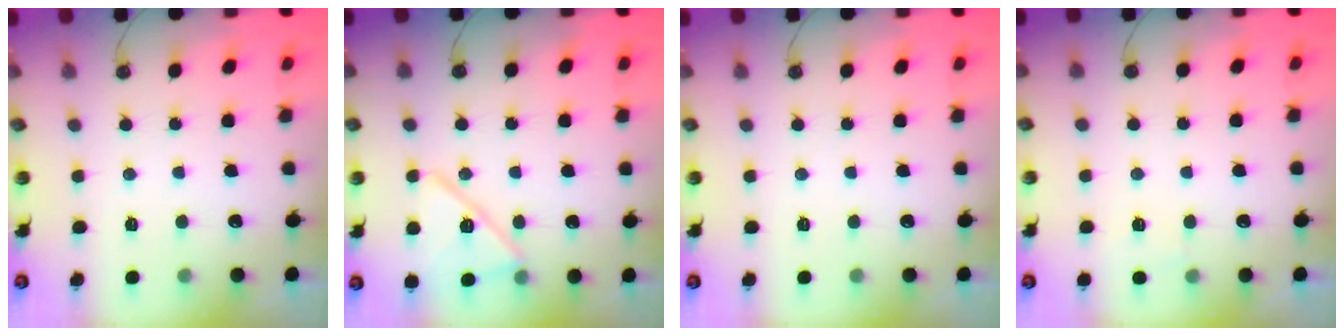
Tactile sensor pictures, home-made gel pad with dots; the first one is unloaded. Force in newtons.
{"total": 13.1, "press": 13.1, "slide": 0.8}
{"total": 0.0}
{"total": 3.2, "press": 3.1, "slide": 0.3}